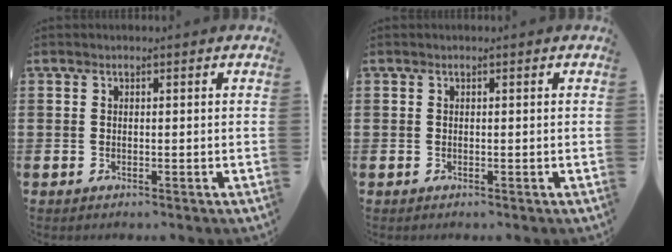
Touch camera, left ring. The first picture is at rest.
{"total": 0.0}